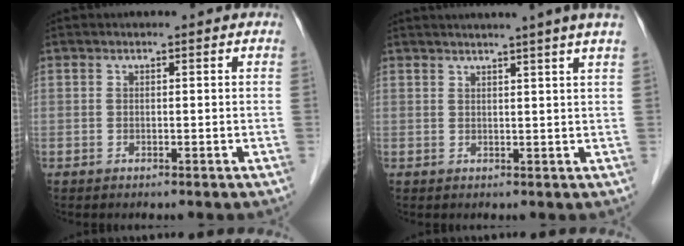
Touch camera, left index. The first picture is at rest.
{"total": 5.9, "force": [4.8, -1.5, 3.0], "torque": [-0.038, 0.010, 0.051]}